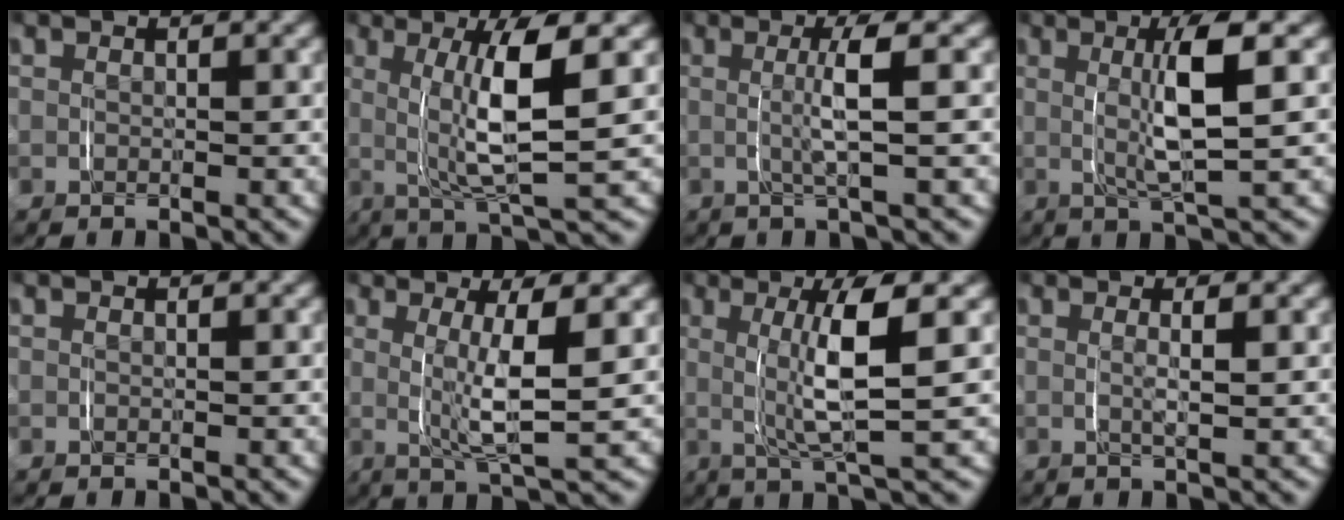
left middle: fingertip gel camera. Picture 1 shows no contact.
{"total": 6.6, "force": [1.3, 1.2, 6.4], "torque": [-0.111, -0.001, 0.020]}
{"total": 2.8, "force": [0.2, -0.6, 2.7], "torque": [-0.048, -0.001, 0.004]}
{"total": 4.5, "force": [0.6, 0.3, 4.5], "torque": [-0.080, -0.002, 0.010]}
{"total": 0.0}
{"total": 5.5, "force": [0.8, 1.1, 5.4], "torque": [-0.091, -0.007, 0.012]}
{"total": 5.7, "force": [1.1, 0.4, 5.5], "torque": [-0.095, -0.003, 0.017]}
{"total": 1.6, "force": [0.4, -0.2, 1.6], "torque": [-0.023, -0.003, 0.010]}